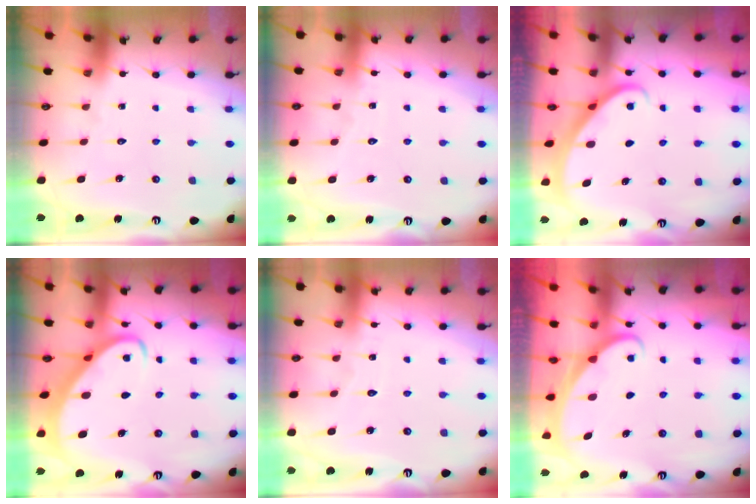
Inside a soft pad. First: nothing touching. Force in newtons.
{"total": 2.9, "press": 2.9, "slide": 0.3}
{"total": 2.1, "press": 2.1, "slide": 0.2}
{"total": 2.9, "press": 2.8, "slide": 0.4}
{"total": 3.1, "press": 3.1, "slide": 0.4}
{"total": 1.3, "press": 1.3, "slide": 0.0}